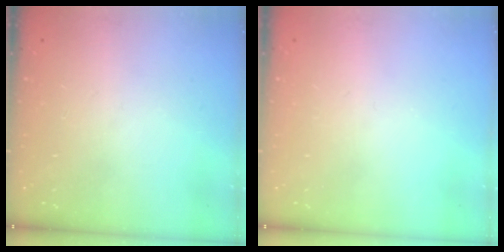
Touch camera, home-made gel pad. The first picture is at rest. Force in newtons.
{"total": 0.0}